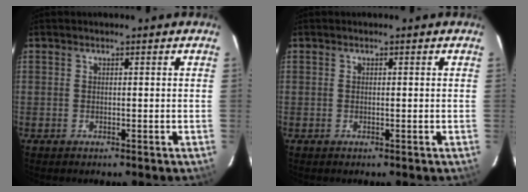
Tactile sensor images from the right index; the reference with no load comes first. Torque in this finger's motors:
{"motor_torque": [-0.13, -0.04, 0.02, 0.01]}